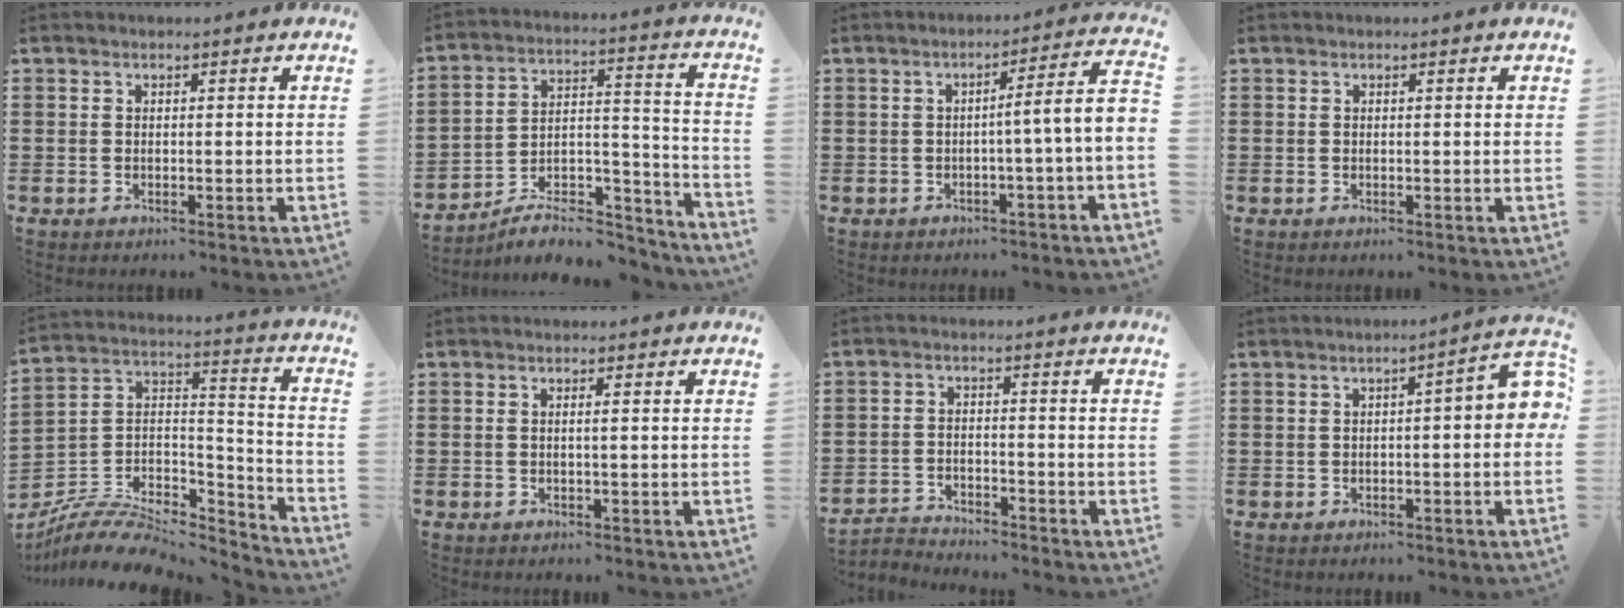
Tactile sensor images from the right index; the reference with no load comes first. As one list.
[{"total": 8.3, "force": [-7.0, 2.8, 3.3], "torque": [-0.047, 0.024, -0.132]}, {"total": 5.2, "force": [-1.2, -0.4, 5.1], "torque": [-0.083, -0.019, -0.028]}, {"total": 0.0}, {"total": 7.6, "force": [-5.9, 3.3, 3.5], "torque": [-0.071, 0.008, -0.116]}, {"total": 0.7, "force": [0.1, -0.2, 0.7], "torque": [-0.012, -0.005, 0.003]}, {"total": 2.8, "force": [-2.7, 0.5, 0.0], "torque": [-0.008, 0.003, -0.059]}, {"total": 4.1, "force": [-0.4, 0.8, 4.0], "torque": [-0.060, 0.000, -0.011]}]